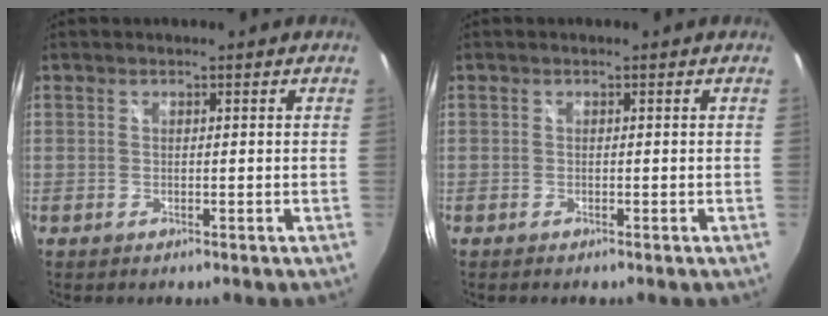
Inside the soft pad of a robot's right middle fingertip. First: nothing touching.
{"total": 0.0}